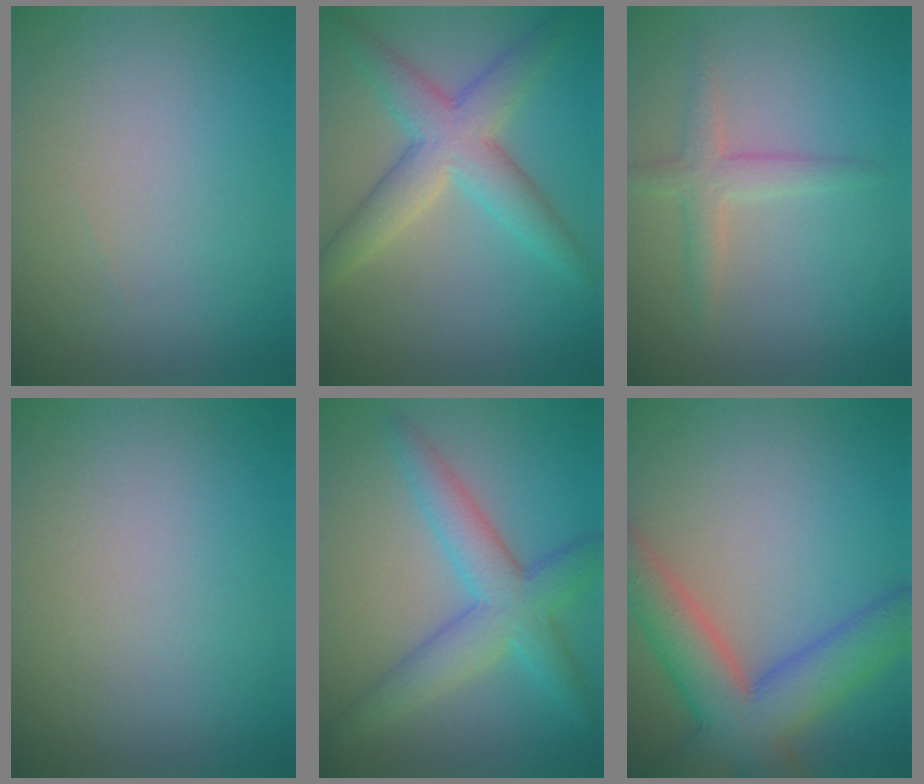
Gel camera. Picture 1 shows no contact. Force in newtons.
{"total": 5.7, "press": 5.6, "slide": 0.4}
{"total": 2.5, "press": 2.4, "slide": 0.3}
{"total": 0.0}
{"total": 5.6, "press": 5.6, "slide": 0.1}
{"total": 8.3, "press": 8.3, "slide": 0.4}